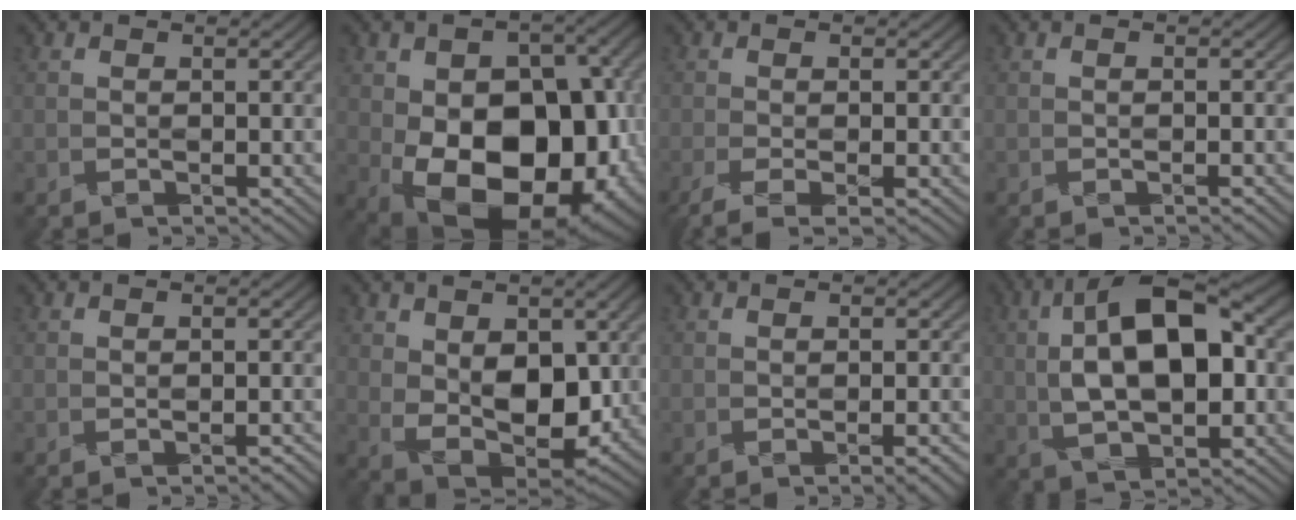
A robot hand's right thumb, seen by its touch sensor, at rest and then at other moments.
{"total": 17.9, "force": [-4.2, 11.6, 13.0], "torque": [-0.169, -0.034, -0.050]}
{"total": 3.3, "force": [-1.5, 0.6, 2.8], "torque": [-0.064, -0.007, -0.028]}
{"total": 0.7, "force": [-0.5, 0.0, 0.5], "torque": [-0.006, 0.006, -0.011]}
{"total": 1.3, "force": [-0.7, 0.3, 1.0], "torque": [-0.014, 0.004, -0.014]}
{"total": 9.4, "force": [0.8, 5.8, 7.3], "torque": [-0.138, -0.010, 0.016]}
{"total": 2.4, "force": [-1.1, 0.6, 2.0], "torque": [-0.028, 0.003, -0.017]}
{"total": 14.6, "force": [0.8, 7.5, 12.5], "torque": [-0.216, 0.020, 0.003]}